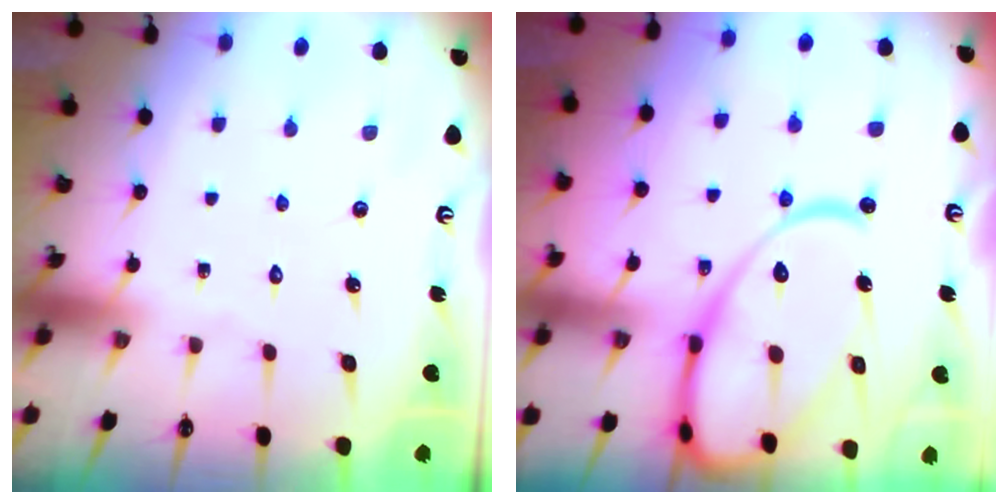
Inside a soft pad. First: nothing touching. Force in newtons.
{"total": 19.6, "press": 19.5, "slide": 1.9}